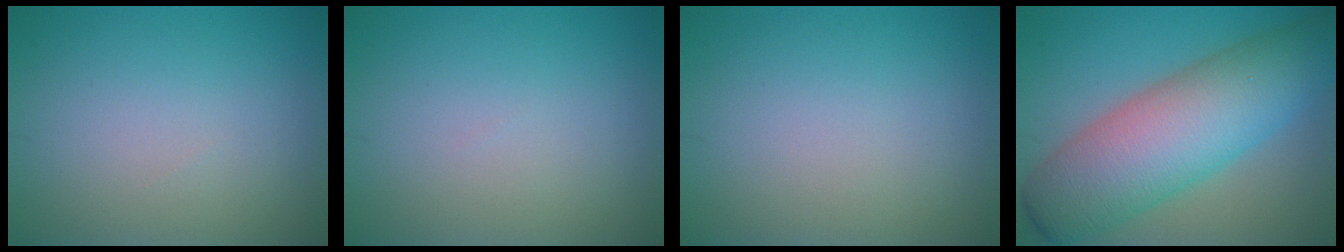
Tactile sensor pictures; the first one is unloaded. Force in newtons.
{"total": 0.0}
{"total": 0.0}
{"total": 10.8, "press": 10.8, "slide": 0.2}